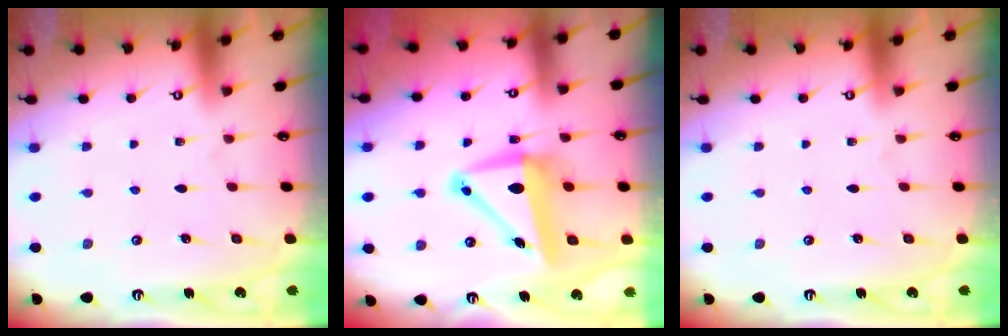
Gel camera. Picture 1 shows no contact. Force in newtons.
{"total": 10.9, "press": 10.9, "slide": 1.2}
{"total": 0.0}